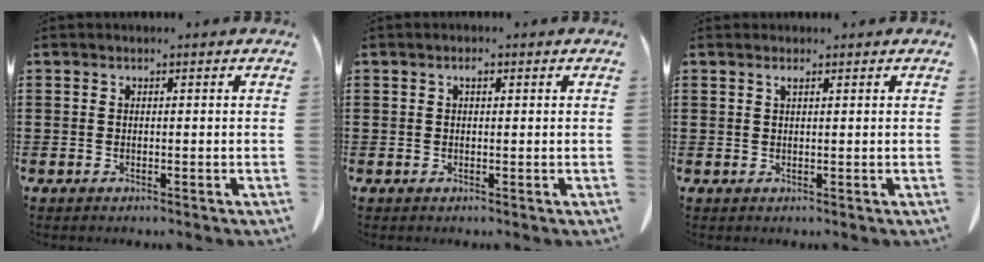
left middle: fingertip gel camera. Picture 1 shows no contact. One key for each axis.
{"total": 1.1, "fx": 0.4, "fy": 0.4, "fz": 0.9, "tx": -0.020, "ty": 0.003, "tz": 0.007}
{"total": 1.0, "fx": 0.7, "fy": 0.2, "fz": 0.7, "tx": -0.016, "ty": 0.000, "tz": 0.014}